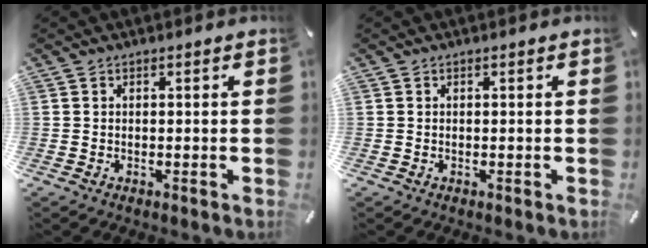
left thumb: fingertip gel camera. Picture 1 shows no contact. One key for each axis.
{"total": 0.0}